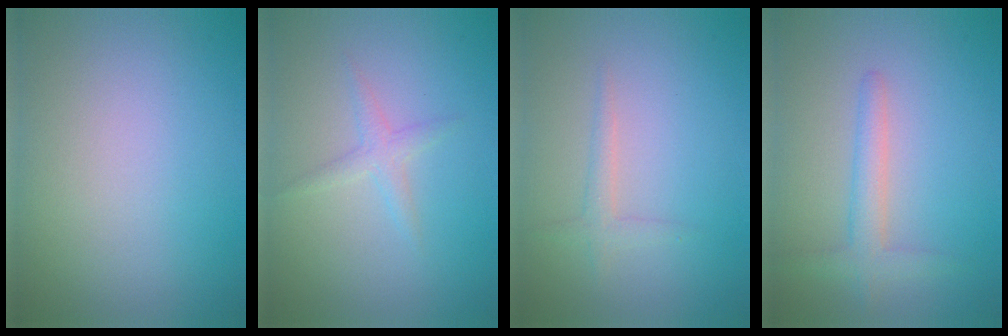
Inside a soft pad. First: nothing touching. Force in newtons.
{"total": 1.4, "press": 1.4, "slide": 0.1}
{"total": 1.3, "press": 1.3, "slide": 0.1}
{"total": 2.3, "press": 2.3, "slide": 0.2}